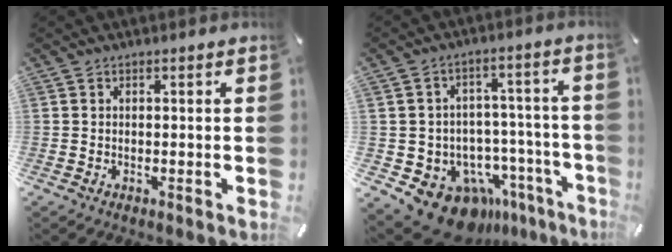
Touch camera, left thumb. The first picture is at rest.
{"total": 14.8, "force": [-9.8, 9.0, 6.5], "torque": [-0.083, 0.058, -0.157]}